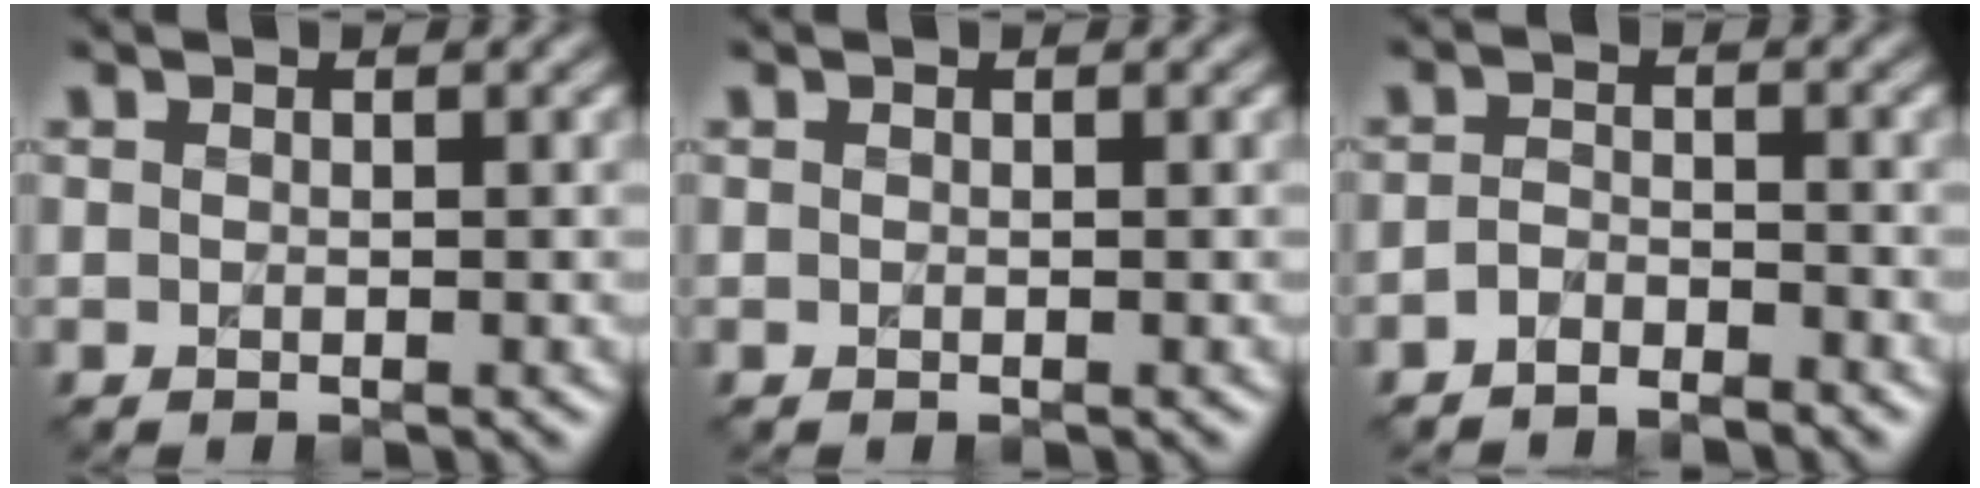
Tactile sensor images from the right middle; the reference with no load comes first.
{"total": 0.0}
{"total": 1.9, "force": [-1.7, 0.6, 0.4], "torque": [-0.010, 0.003, -0.039]}